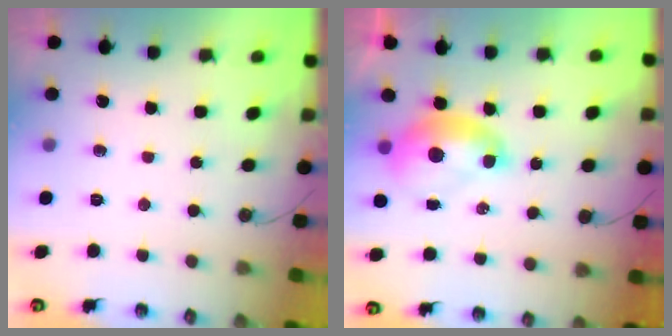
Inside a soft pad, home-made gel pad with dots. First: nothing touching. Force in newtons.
{"total": 2.0, "press": 1.9, "slide": 0.7}